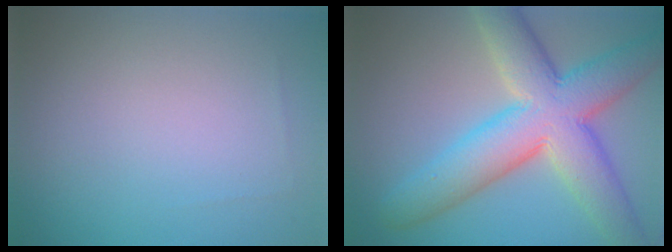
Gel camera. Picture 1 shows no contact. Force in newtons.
{"total": 10.6, "press": 10.5, "slide": 0.7}